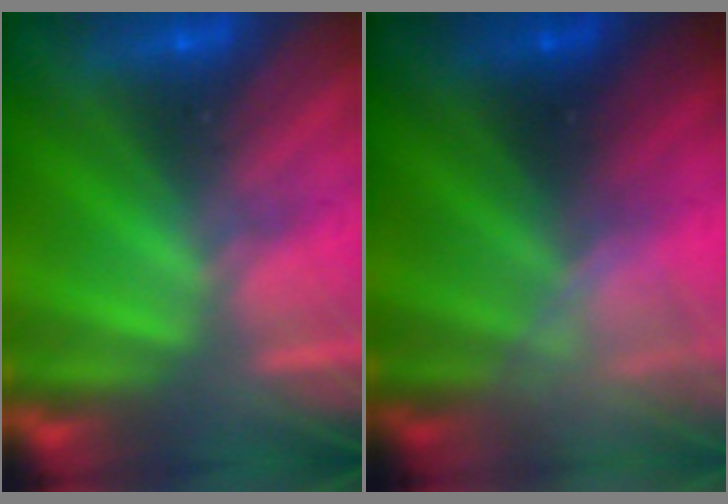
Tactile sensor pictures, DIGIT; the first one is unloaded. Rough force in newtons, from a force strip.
{"total": 2.4}